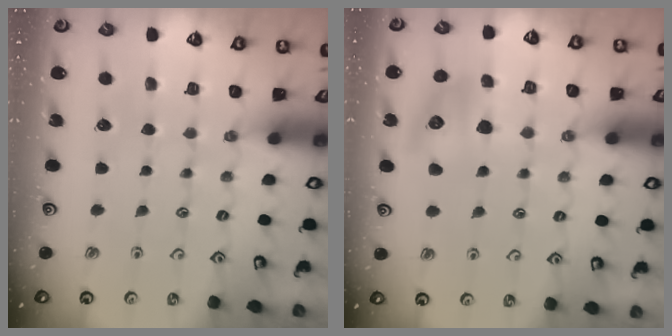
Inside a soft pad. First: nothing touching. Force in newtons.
{"total": 9.8, "press": 9.8, "slide": 0.2}